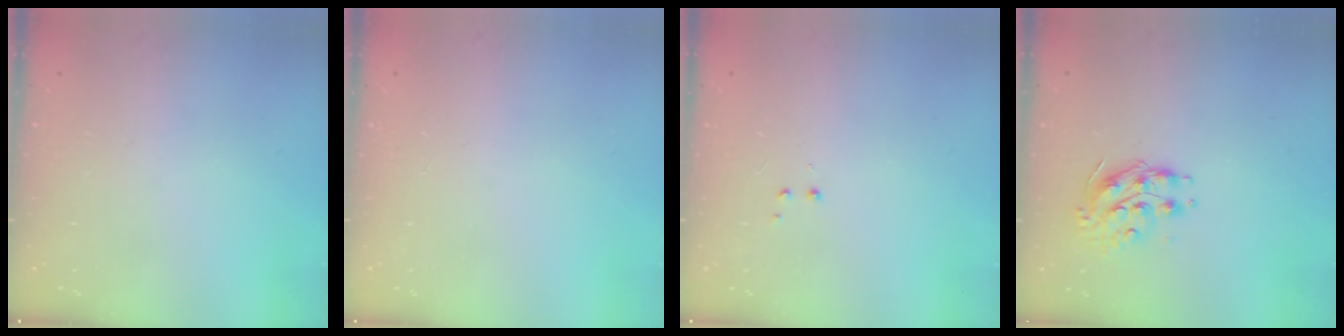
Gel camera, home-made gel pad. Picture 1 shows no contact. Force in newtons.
{"total": 0.0}
{"total": 2.8, "press": 2.7, "slide": 0.5}
{"total": 8.9, "press": 8.9, "slide": 0.7}